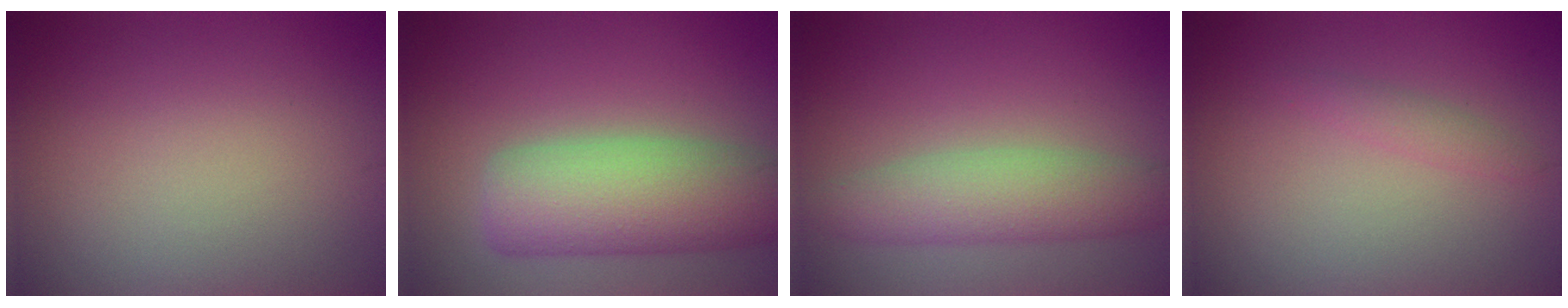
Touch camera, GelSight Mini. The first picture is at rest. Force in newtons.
{"total": 7.9, "press": 7.9, "slide": 0.3}
{"total": 4.6, "press": 4.6, "slide": 0.1}
{"total": 1.2, "press": 1.2, "slide": 0.0}